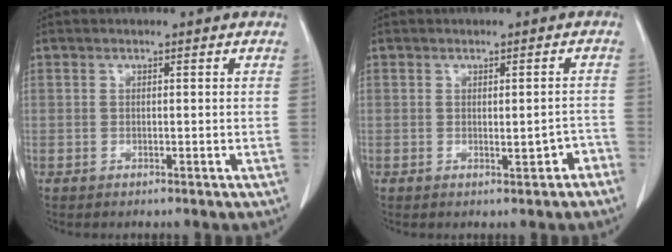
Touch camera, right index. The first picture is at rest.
{"total": 2.3, "force": [-1.0, 0.8, 1.9], "torque": [-0.025, -0.001, -0.010]}